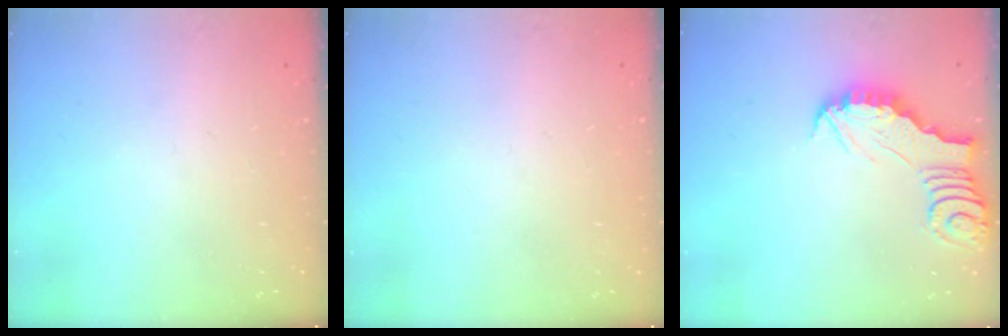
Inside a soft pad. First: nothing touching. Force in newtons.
{"total": 0.0}
{"total": 2.8, "press": 2.8, "slide": 0.2}